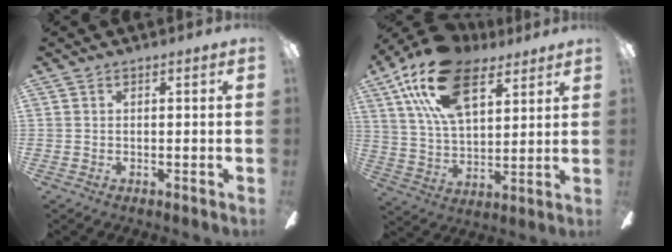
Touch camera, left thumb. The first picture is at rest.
{"total": 20.7, "force": [11.7, 10.6, 13.4], "torque": [-0.248, -0.035, 0.207]}